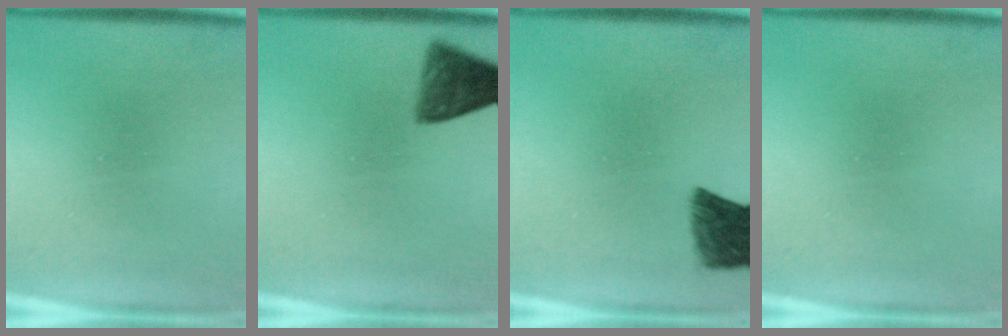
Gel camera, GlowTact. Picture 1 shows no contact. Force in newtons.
{"total": 6.4}
{"total": 7.8}
{"total": 0.0}